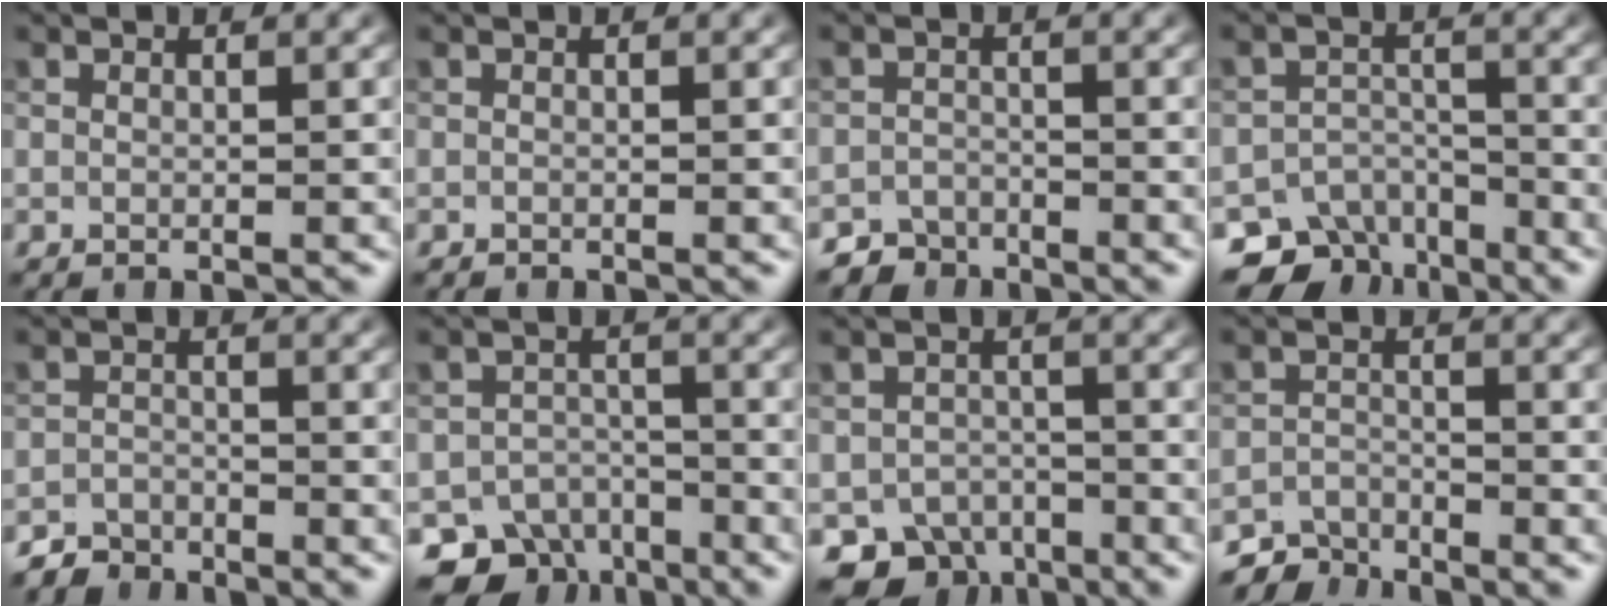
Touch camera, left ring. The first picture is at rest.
{"total": 0.0}
{"total": 3.3, "force": [-3.0, 1.4, -0.1], "torque": [0.013, 0.000, -0.049]}
{"total": 7.3, "force": [-5.6, 4.3, 1.6], "torque": [0.003, -0.006, -0.079]}
{"total": 2.5, "force": [-2.4, 0.8, 0.0], "torque": [0.007, 0.000, -0.046]}
{"total": 7.0, "force": [-5.6, 4.0, 1.3], "torque": [0.008, -0.011, -0.076]}
{"total": 5.6, "force": [-4.3, 3.4, 1.4], "torque": [-0.008, -0.017, -0.065]}
{"total": 4.2, "force": [-3.9, 1.4, 0.4], "torque": [-0.001, -0.007, -0.065]}